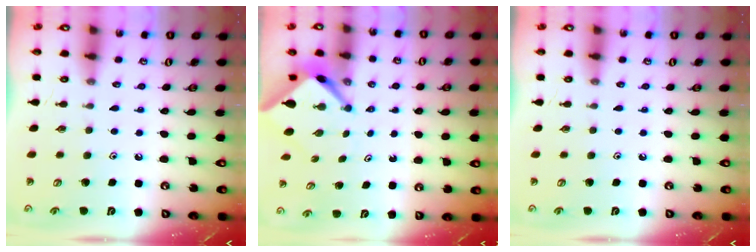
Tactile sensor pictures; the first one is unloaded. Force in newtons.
{"total": 3.6, "press": 3.6, "slide": 0.2}
{"total": 0.0}